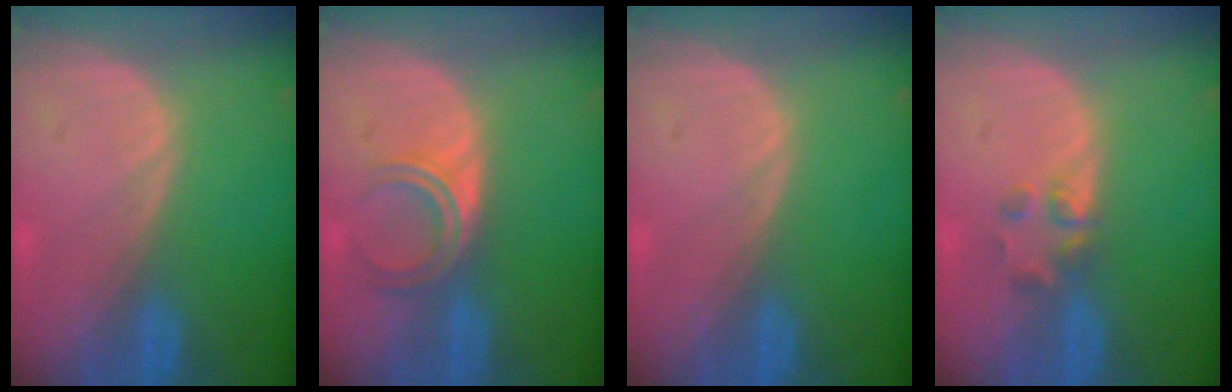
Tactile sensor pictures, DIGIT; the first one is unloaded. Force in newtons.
{"total": 4.9, "press": 4.0, "slide": 2.9}
{"total": 0.0}
{"total": 2.6, "press": 2.4, "slide": 0.9}